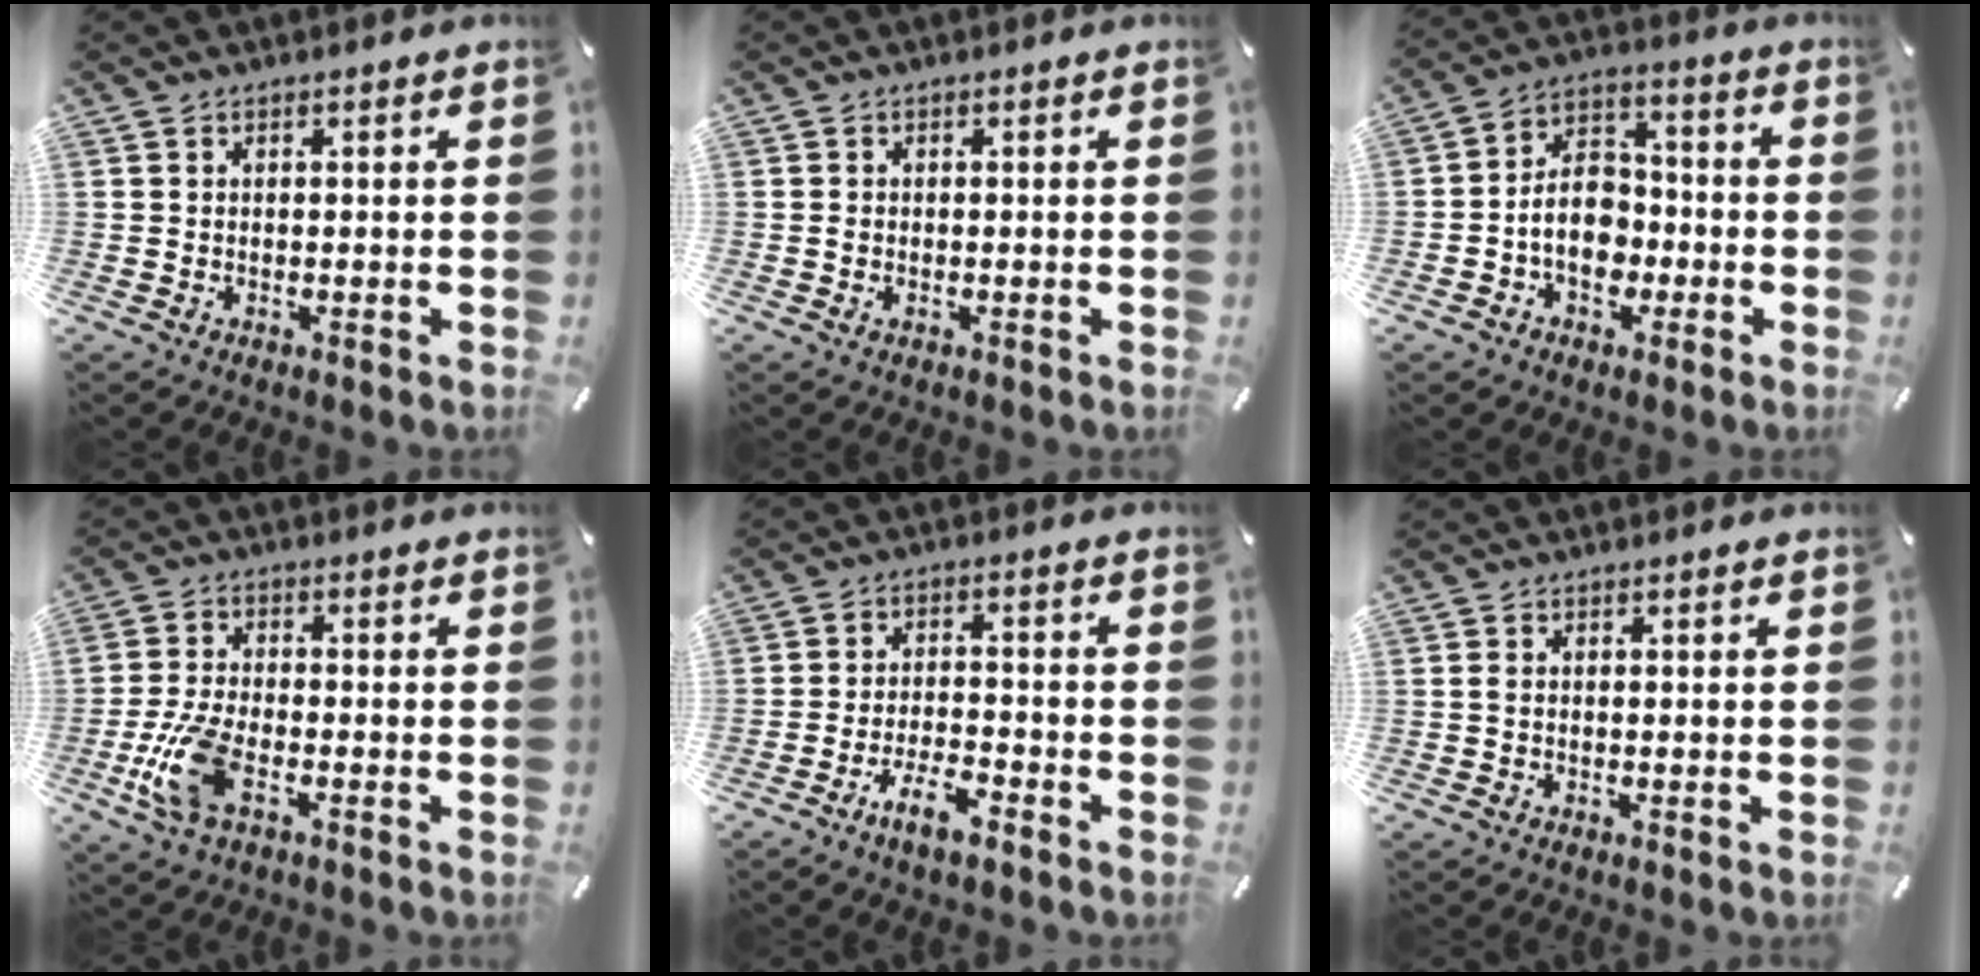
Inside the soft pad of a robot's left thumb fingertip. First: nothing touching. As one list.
[{"total": 0.8, "force": [-0.3, 0.5, 0.7], "torque": [-0.013, -0.001, -0.005]}, {"total": 10.6, "force": [-2.6, 8.4, 6.0], "torque": [-0.108, 0.019, -0.049]}, {"total": 10.5, "force": [-3.7, 4.7, 8.6], "torque": [-0.193, -0.006, -0.066]}, {"total": 6.8, "force": [-4.8, 2.3, 4.2], "torque": [-0.082, 0.018, -0.088]}, {"total": 0.9, "force": [-0.2, 0.3, 0.8], "torque": [-0.017, -0.001, -0.003]}]